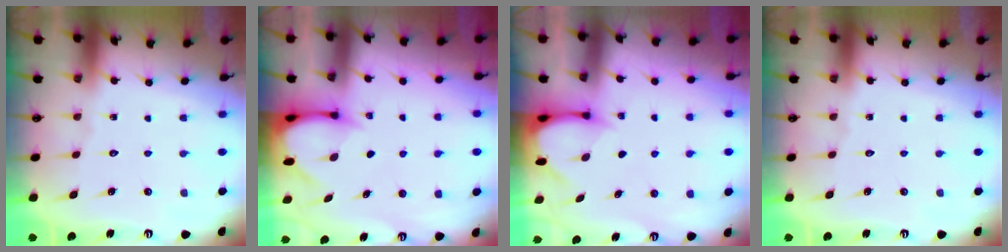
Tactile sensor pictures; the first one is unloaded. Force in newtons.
{"total": 3.3, "press": 3.3, "slide": 0.3}
{"total": 3.3, "press": 3.3, "slide": 0.3}
{"total": 0.0}